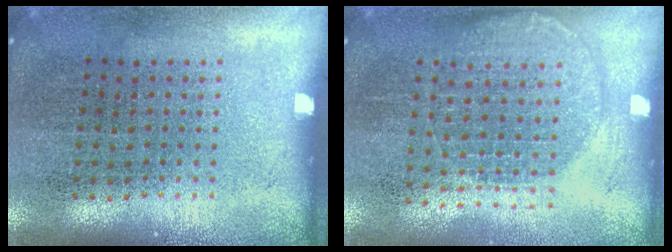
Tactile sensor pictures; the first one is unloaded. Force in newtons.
{"total": 1.3, "press": 1.2, "slide": 0.5}